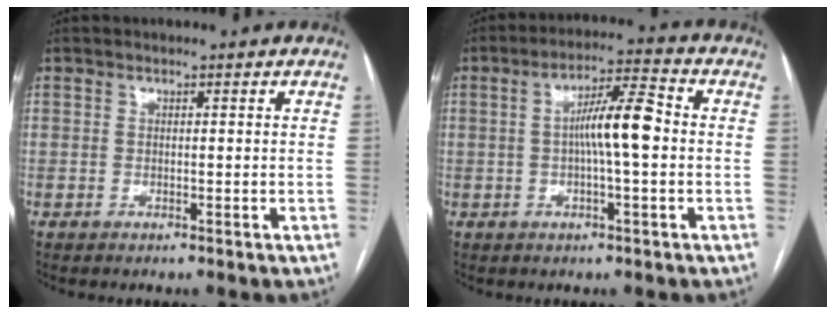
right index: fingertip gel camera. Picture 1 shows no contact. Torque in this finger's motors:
{"motor_torque": [0.54, -0.16, 0.27, 0.14]}